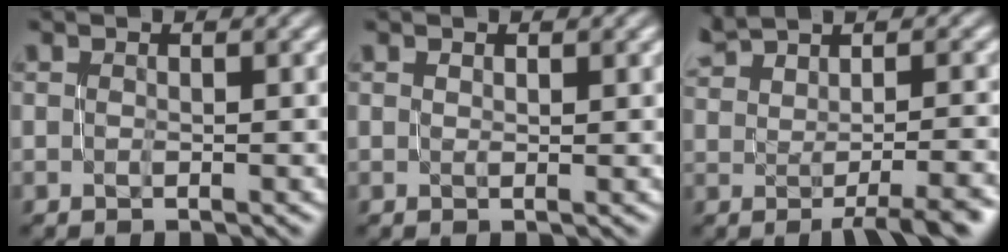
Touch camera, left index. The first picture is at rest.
{"total": 0.0}
{"total": 4.9, "force": [0.2, 1.5, 4.7], "torque": [-0.048, 0.008, 0.010]}